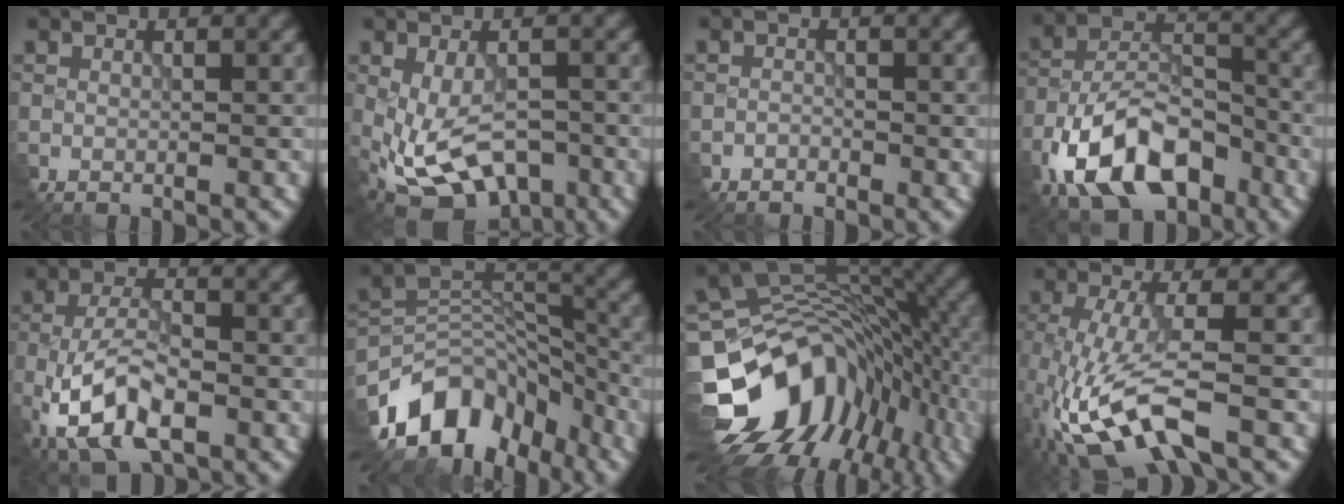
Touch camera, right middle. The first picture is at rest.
{"total": 6.3, "force": [-2.8, 3.3, 4.5], "torque": [-0.099, -0.020, -0.035]}
{"total": 1.1, "force": [-0.8, -0.2, -0.6], "torque": [-0.005, 0.006, -0.015]}
{"total": 10.1, "force": [-5.9, 5.3, 6.2], "torque": [-0.128, 0.011, -0.112]}
{"total": 6.9, "force": [-3.4, 3.1, 5.2], "torque": [-0.117, 0.004, -0.069]}
{"total": 10.2, "force": [-7.2, 6.0, 3.9], "torque": [-0.066, 0.015, -0.133]}
{"total": 14.2, "force": [-5.1, 10.8, 7.6], "torque": [-0.161, -0.003, -0.081]}
{"total": 7.7, "force": [-4.1, 1.9, 6.3], "torque": [-0.154, -0.005, -0.078]}